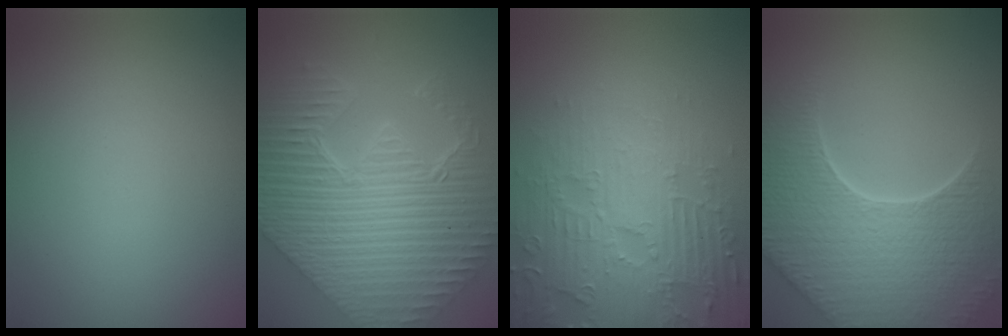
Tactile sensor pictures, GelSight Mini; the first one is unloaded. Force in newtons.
{"total": 11.3, "press": 7.9, "slide": 8.1}
{"total": 6.1, "press": 5.2, "slide": 3.1}
{"total": 9.0, "press": 6.4, "slide": 6.4}